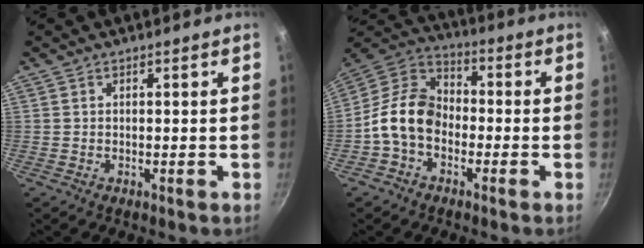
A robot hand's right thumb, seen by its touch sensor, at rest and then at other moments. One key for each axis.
{"total": 11.6, "fx": -3.1, "fy": 8.4, "fz": 7.3, "tx": -0.102, "ty": 0.042, "tz": -0.084}